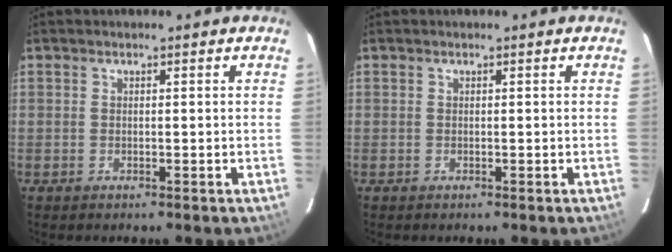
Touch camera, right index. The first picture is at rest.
{"total": 0.0}